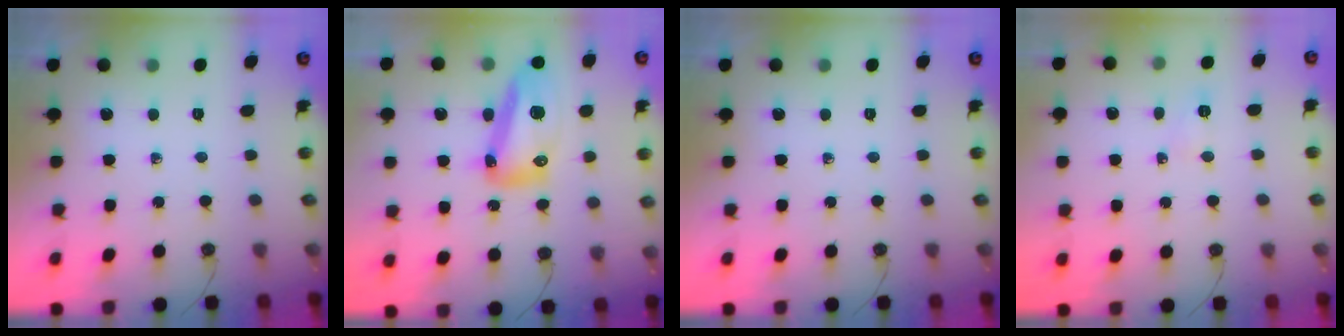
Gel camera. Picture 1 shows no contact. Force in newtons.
{"total": 15.7, "press": 15.6, "slide": 1.4}
{"total": 0.0}
{"total": 3.3, "press": 3.3, "slide": 0.6}